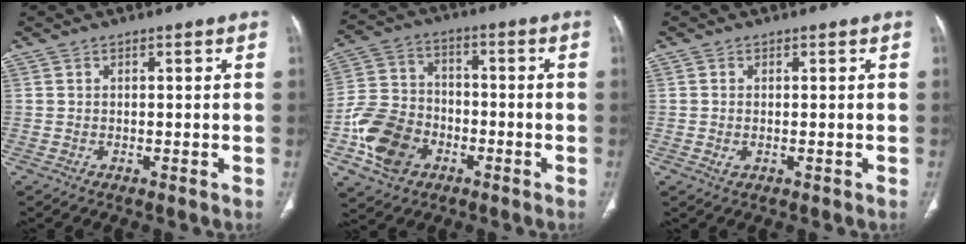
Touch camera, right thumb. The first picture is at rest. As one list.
[{"total": 13.4, "force": [-5.3, 10.1, 7.0], "torque": [-0.119, 0.026, -0.100]}, {"total": 1.6, "force": [-0.4, 1.0, 1.2], "torque": [-0.031, 0.000, -0.004]}]